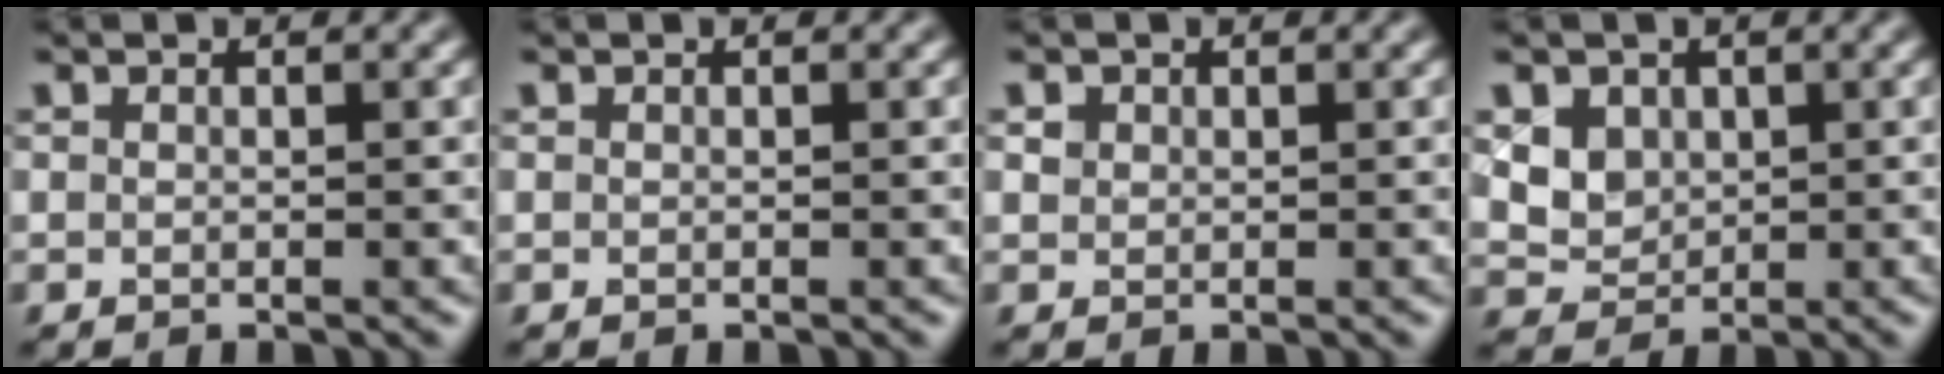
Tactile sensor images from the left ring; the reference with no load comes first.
{"total": 0.0}
{"total": 0.8, "force": [0.4, 0.7, 0.1], "torque": [0.001, -0.002, 0.007]}
{"total": 3.7, "force": [1.5, 3.0, 1.6], "torque": [-0.049, -0.001, 0.050]}